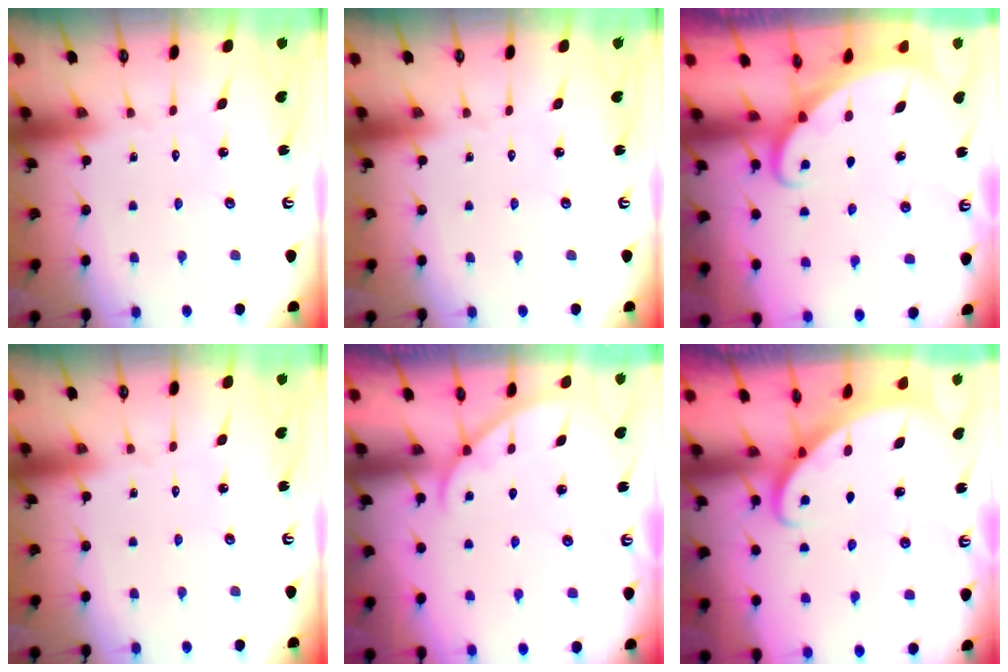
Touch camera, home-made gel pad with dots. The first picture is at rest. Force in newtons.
{"total": 0.0}
{"total": 1.6, "press": 1.6, "slide": 0.0}
{"total": 0.0}
{"total": 2.8, "press": 2.8, "slide": 0.4}
{"total": 2.7, "press": 2.7, "slide": 0.2}